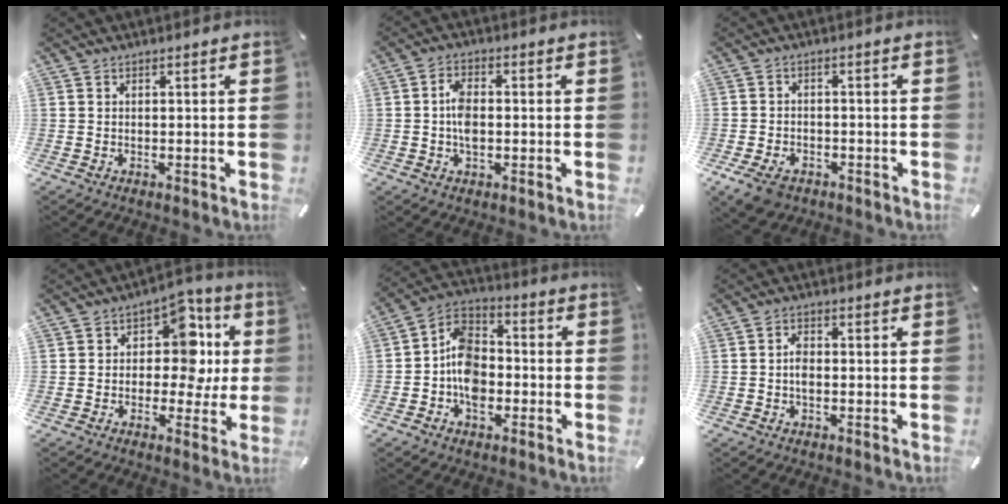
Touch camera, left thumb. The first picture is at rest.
{"total": 5.1, "force": [-0.4, 2.9, 4.2], "torque": [-0.091, 0.002, -0.011]}
{"total": 5.7, "force": [-3.3, 3.7, 2.8], "torque": [-0.068, 0.011, -0.062]}
{"total": 12.8, "force": [1.9, 9.0, 9.0], "torque": [-0.115, -0.007, 0.030]}
{"total": 10.3, "force": [-3.1, 7.8, 5.9], "torque": [-0.119, 0.024, -0.060]}
{"total": 2.7, "force": [-0.4, 1.6, 2.2], "torque": [-0.043, 0.004, -0.008]}